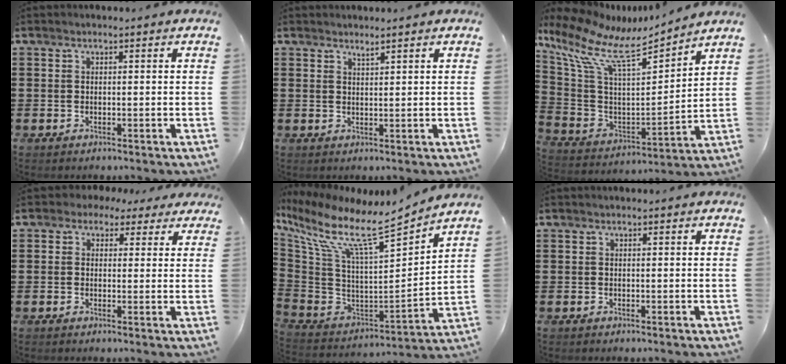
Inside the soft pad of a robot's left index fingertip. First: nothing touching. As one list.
[{"total": 2.1, "force": [2.0, -0.3, 0.4], "torque": [-0.011, -0.002, 0.038]}, {"total": 9.4, "force": [7.1, 2.5, 5.6], "torque": [-0.147, -0.058, 0.114]}, {"total": 2.3, "force": [1.3, 1.7, 0.7], "torque": [-0.024, 0.010, 0.021]}, {"total": 10.2, "force": [7.1, 1.5, 7.1], "torque": [-0.161, -0.058, 0.114]}, {"total": 0.0}]